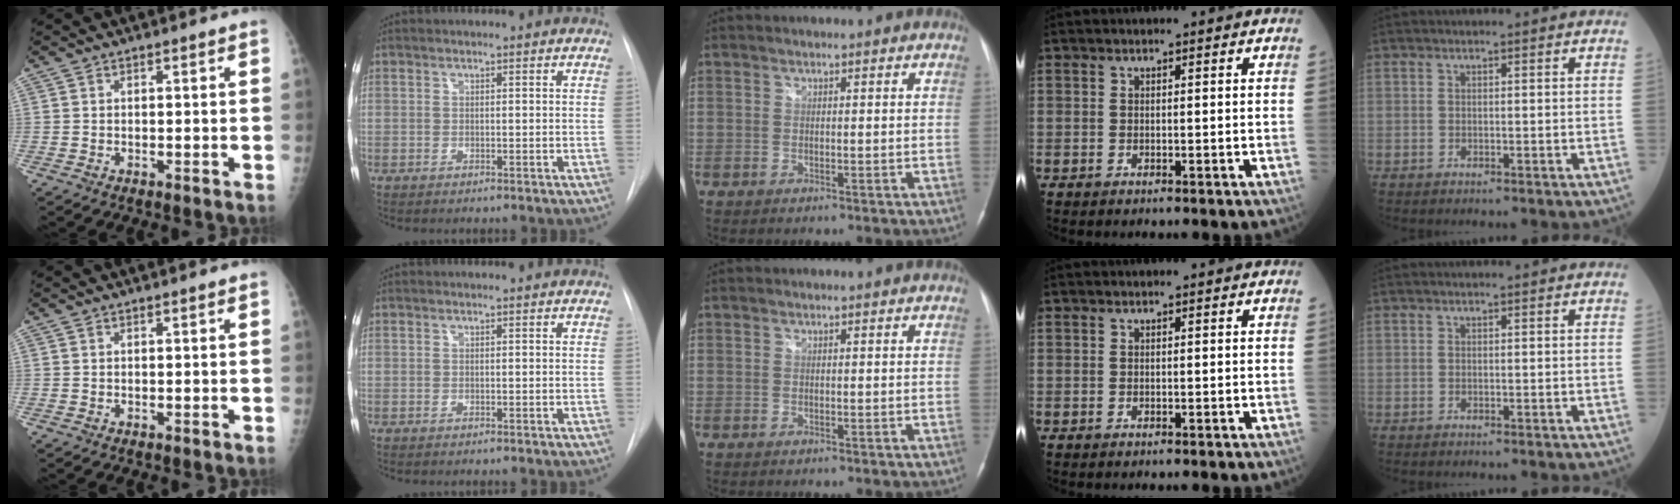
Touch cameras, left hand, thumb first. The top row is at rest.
{}